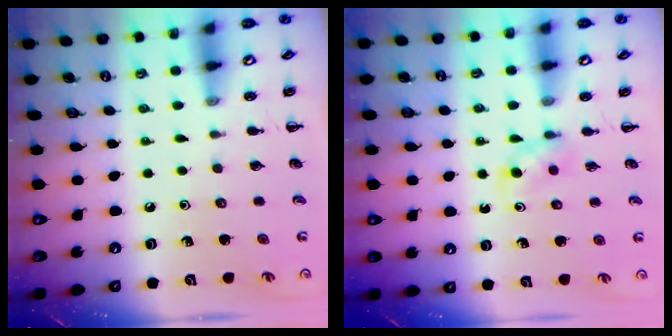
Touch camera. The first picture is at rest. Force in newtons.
{"total": 3.1, "press": 2.8, "slide": 1.2}